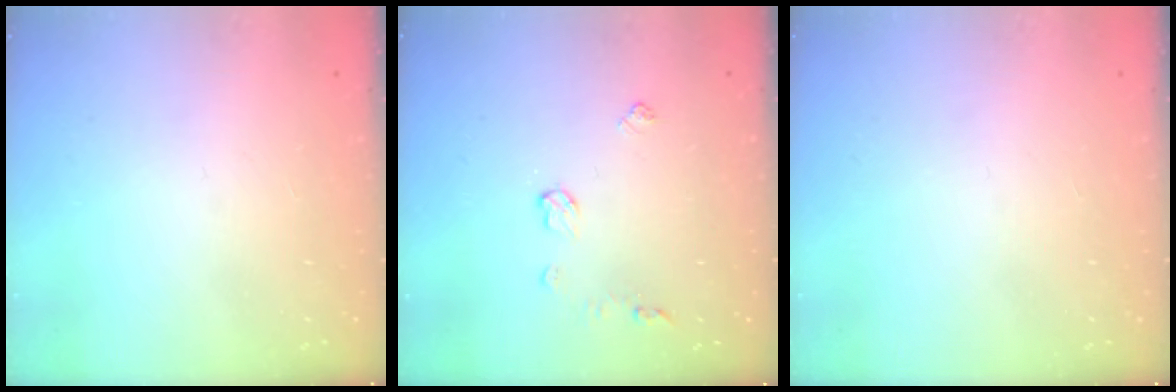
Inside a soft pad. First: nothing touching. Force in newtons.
{"total": 6.1, "press": 6.1, "slide": 0.7}
{"total": 0.0}